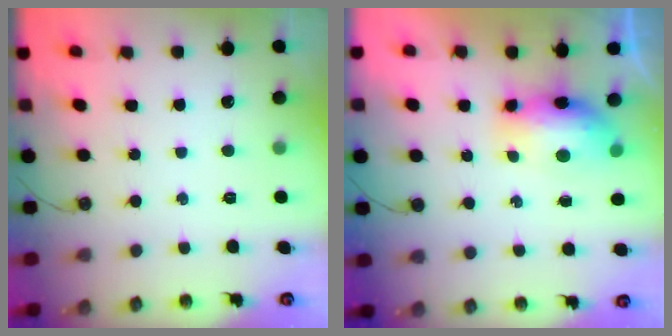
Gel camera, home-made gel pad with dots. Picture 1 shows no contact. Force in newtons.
{"total": 8.6, "press": 8.5, "slide": 1.0}